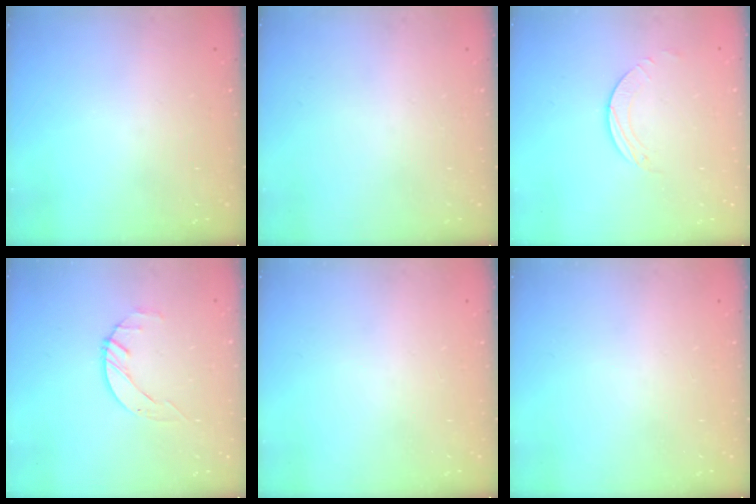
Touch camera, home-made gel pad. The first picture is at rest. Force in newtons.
{"total": 0.0}
{"total": 2.0, "press": 2.0, "slide": 0.2}
{"total": 2.1, "press": 2.0, "slide": 0.3}
{"total": 0.0}
{"total": 0.0}